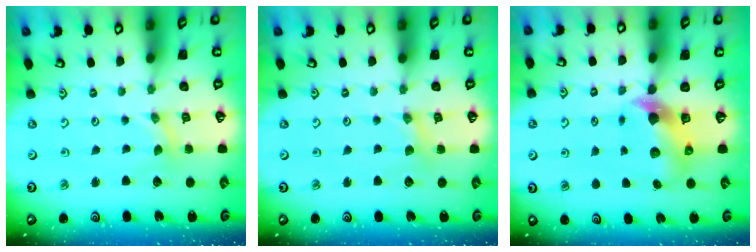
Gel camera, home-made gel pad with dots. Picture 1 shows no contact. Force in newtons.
{"total": 1.5, "press": 1.5, "slide": 0.3}
{"total": 6.6, "press": 6.5, "slide": 0.9}